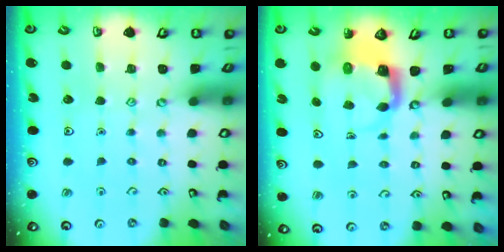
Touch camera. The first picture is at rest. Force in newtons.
{"total": 3.9, "press": 3.9, "slide": 0.4}